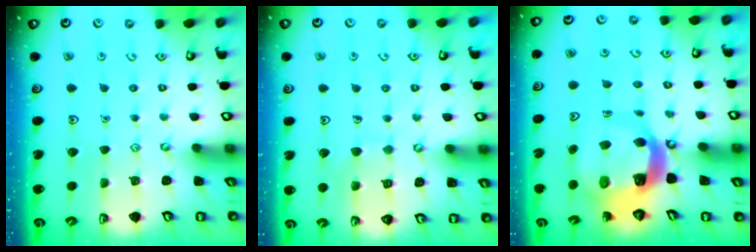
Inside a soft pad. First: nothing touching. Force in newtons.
{"total": 7.0, "press": 7.0, "slide": 0.4}
{"total": 8.4, "press": 8.3, "slide": 0.9}